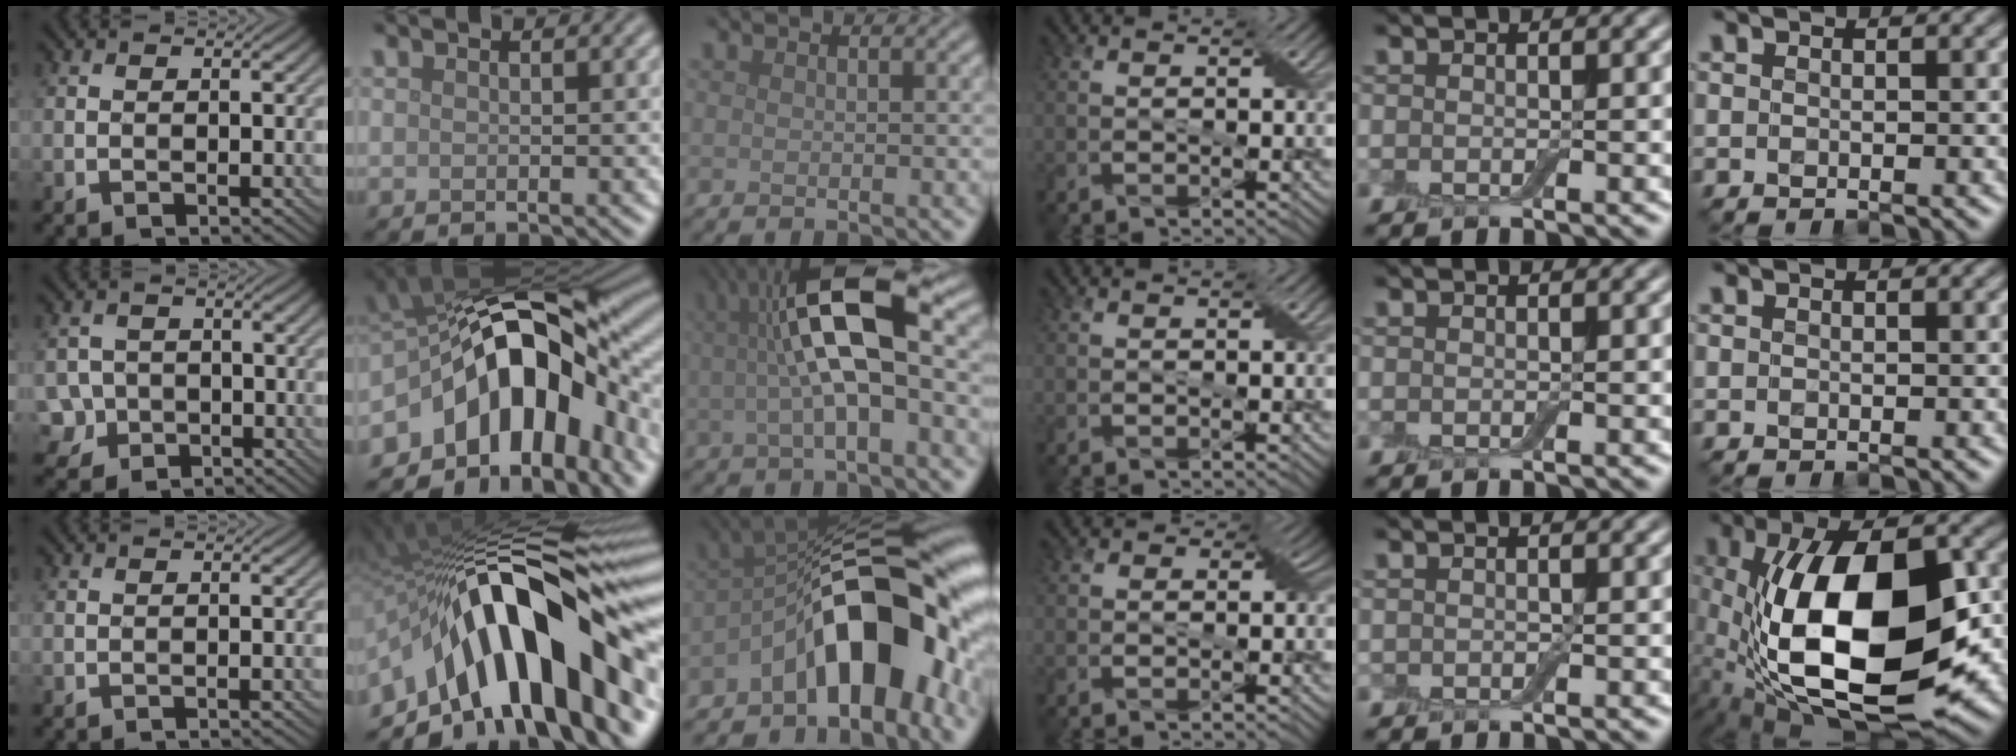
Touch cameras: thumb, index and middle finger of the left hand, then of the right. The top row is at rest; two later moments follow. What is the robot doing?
{"motion": "wrap", "object": "cling film"}